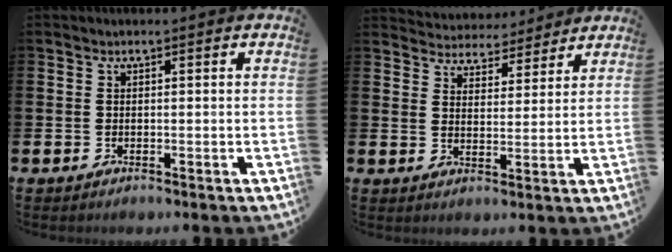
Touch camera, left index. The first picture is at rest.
{"total": 4.7, "force": [4.6, 1.1, -0.4], "torque": [-0.011, -0.035, 0.080]}